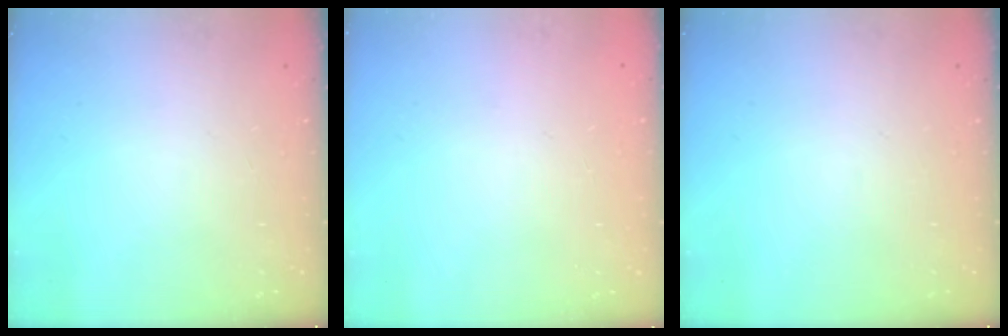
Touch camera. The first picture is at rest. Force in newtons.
{"total": 0.0}
{"total": 0.0}